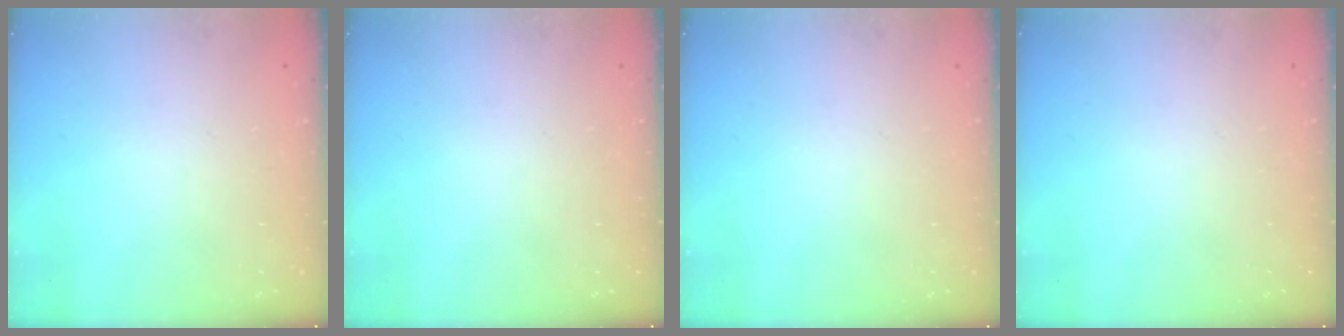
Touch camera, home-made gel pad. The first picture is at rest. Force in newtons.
{"total": 0.0}
{"total": 0.0}
{"total": 0.0}